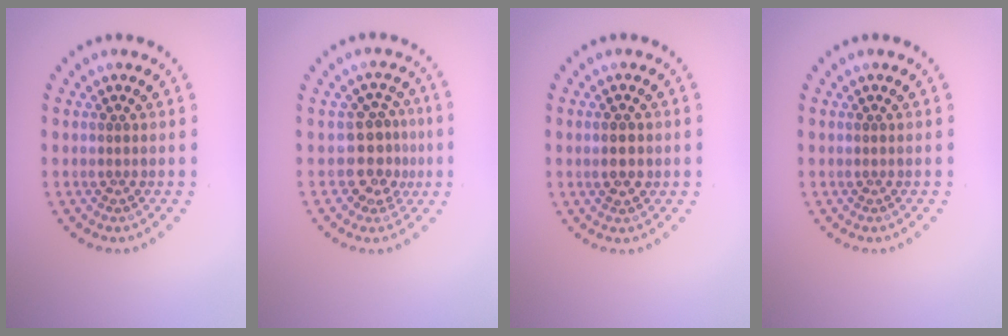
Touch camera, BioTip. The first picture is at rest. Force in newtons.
{"total": 3.4, "press": 2.9, "slide": 1.8}
{"total": 2.5, "press": 2.5, "slide": 0.3}
{"total": 0.0}